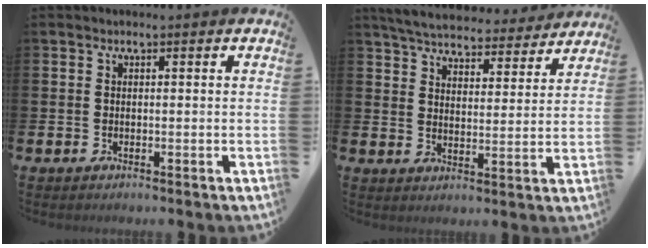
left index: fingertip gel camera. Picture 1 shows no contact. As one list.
[{"total": 5.8, "force": [5.7, 1.0, 1.0], "torque": [-0.043, -0.038, 0.098]}]